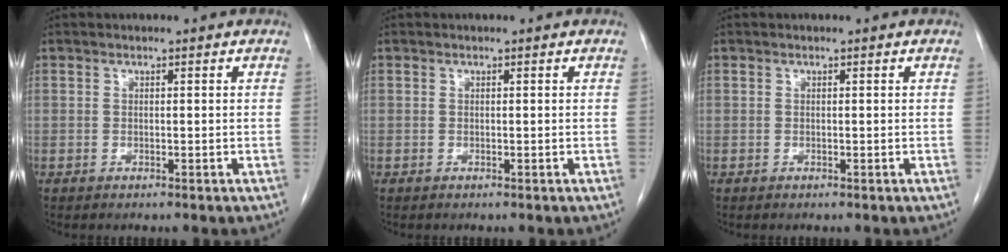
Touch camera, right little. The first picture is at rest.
{"total": 0.0}
{"total": 0.0}